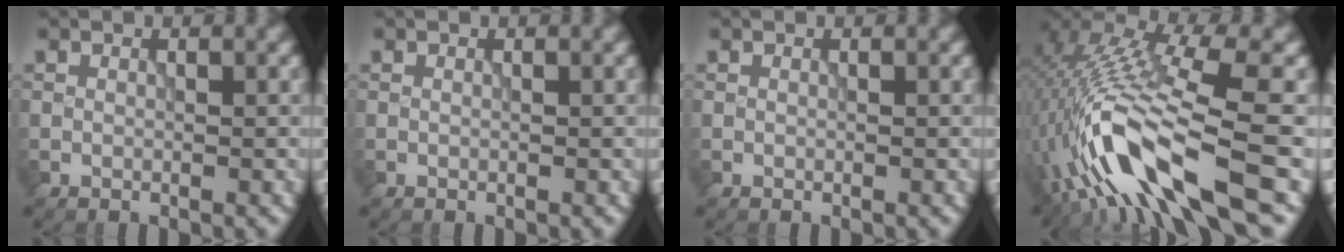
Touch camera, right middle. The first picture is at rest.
{"total": 0.0}
{"total": 0.0}
{"total": 12.4, "force": [-4.0, 3.2, 11.3], "torque": [-0.220, 0.009, -0.064]}